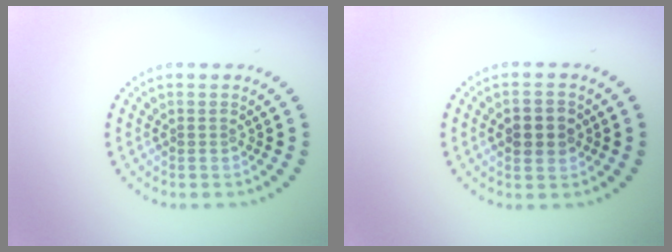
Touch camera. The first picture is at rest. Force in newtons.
{"total": 2.7, "press": 2.7, "slide": 0.2}